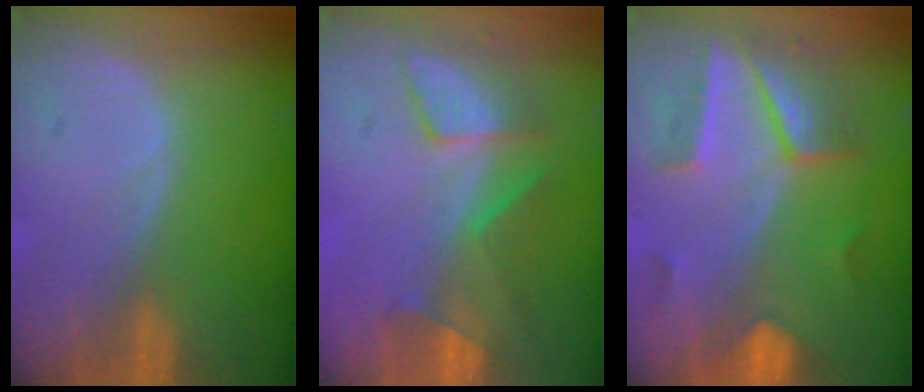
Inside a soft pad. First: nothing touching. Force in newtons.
{"total": 7.3, "press": 7.0, "slide": 2.2}
{"total": 6.8, "press": 6.8, "slide": 0.2}